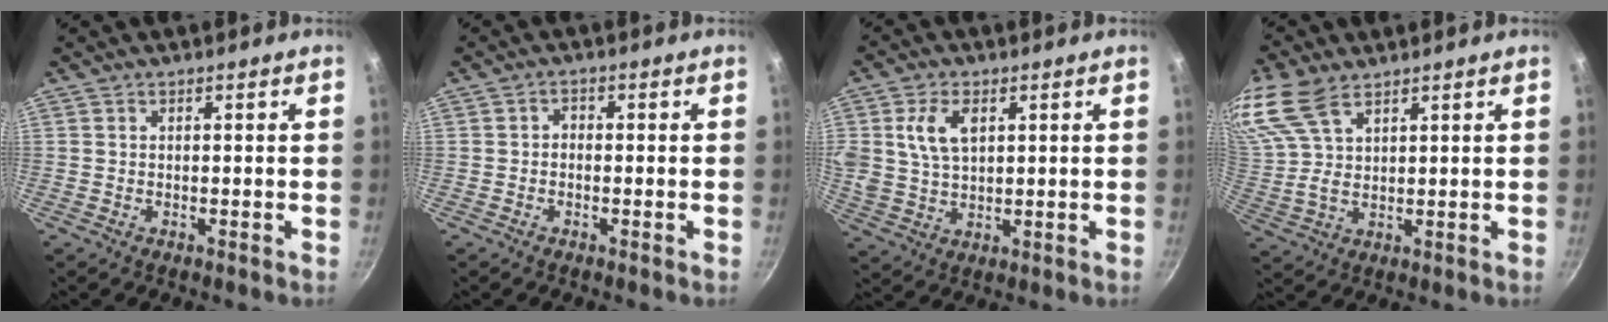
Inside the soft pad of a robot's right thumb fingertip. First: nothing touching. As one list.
[{"total": 1.3, "force": [-0.6, 1.0, 0.7], "torque": [-0.010, 0.009, -0.012]}, {"total": 8.1, "force": [2.6, 5.1, 5.8], "torque": [-0.104, -0.006, 0.049]}, {"total": 11.1, "force": [6.9, 5.3, 6.8], "torque": [-0.145, 0.005, 0.146]}]